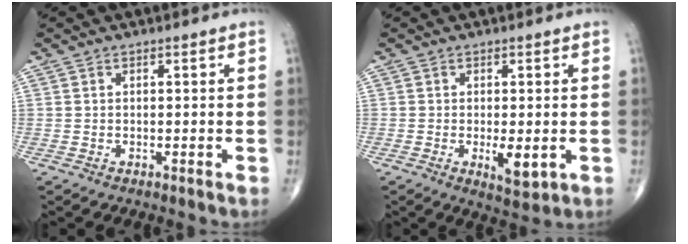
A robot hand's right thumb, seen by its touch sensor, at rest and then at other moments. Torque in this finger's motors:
{"motor_torque": [2.62, 2.39, 1.93, -0.84, 0.58]}